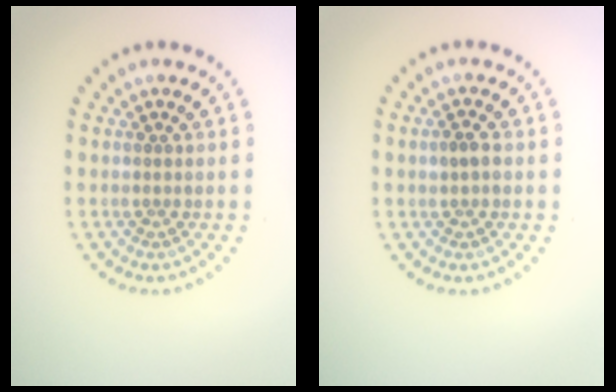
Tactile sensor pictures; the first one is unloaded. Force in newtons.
{"total": 1.3, "press": 1.3, "slide": 0.1}